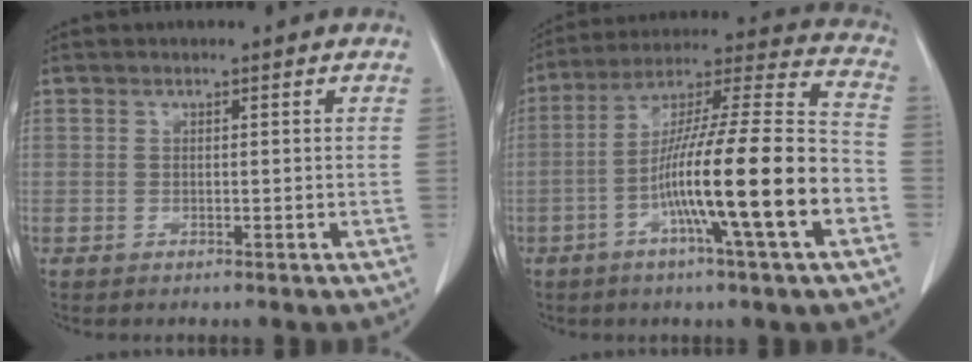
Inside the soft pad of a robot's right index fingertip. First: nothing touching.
{"total": 20.0, "force": [-6.3, 0.3, 19.0], "torque": [-0.308, -0.001, -0.112]}